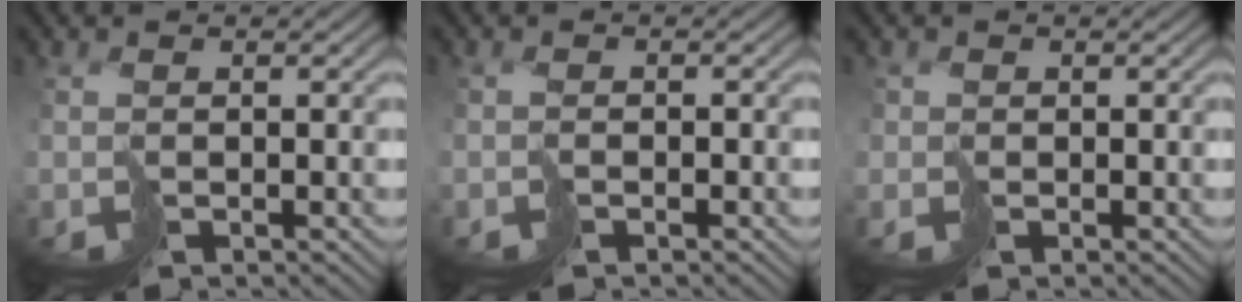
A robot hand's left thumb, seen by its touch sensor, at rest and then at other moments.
{"total": 0.9, "force": [-0.7, 0.4, 0.0], "torque": [0.006, 0.003, -0.016]}
{"total": 1.2, "force": [0.2, 0.8, -0.9], "torque": [0.024, 0.002, -0.002]}